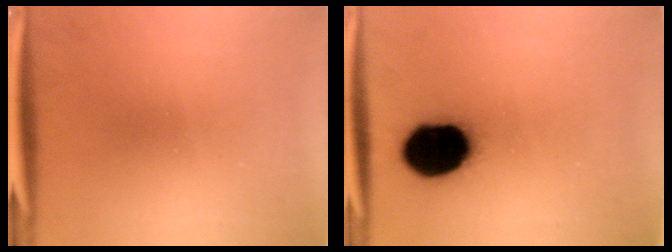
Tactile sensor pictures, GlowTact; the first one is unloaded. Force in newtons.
{"total": 19.3}